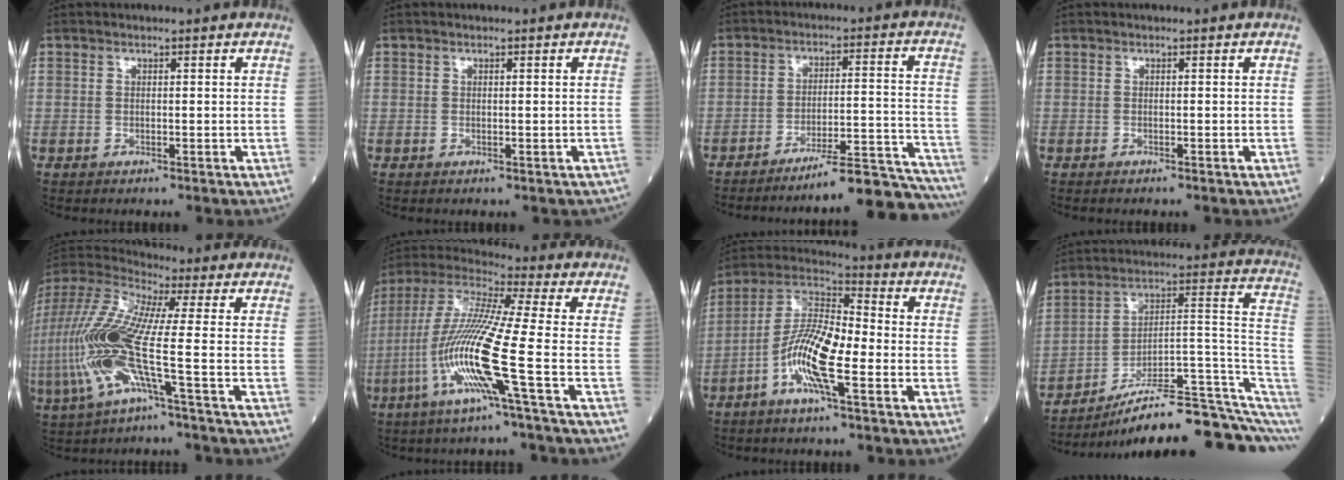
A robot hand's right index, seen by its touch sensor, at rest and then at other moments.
{"total": 0.6, "force": [-0.2, 0.5, 0.2], "torque": [0.001, 0.005, 0.001]}
{"total": 17.4, "force": [-16.6, -0.8, 5.1], "torque": [-0.025, 0.026, -0.229]}
{"total": 0.8, "force": [-0.7, 0.1, 0.3], "torque": [-0.004, -0.001, -0.011]}
{"total": 15.9, "force": [-3.6, 1.2, 15.4], "torque": [-0.353, -0.002, -0.082]}
{"total": 15.1, "force": [-5.1, -1.3, 14.2], "torque": [-0.300, -0.012, -0.110]}
{"total": 11.7, "force": [-3.9, 2.1, 10.9], "torque": [-0.218, 0.008, -0.081]}
{"total": 20.2, "force": [-15.5, 1.3, 12.9], "torque": [-0.116, 0.060, -0.234]}